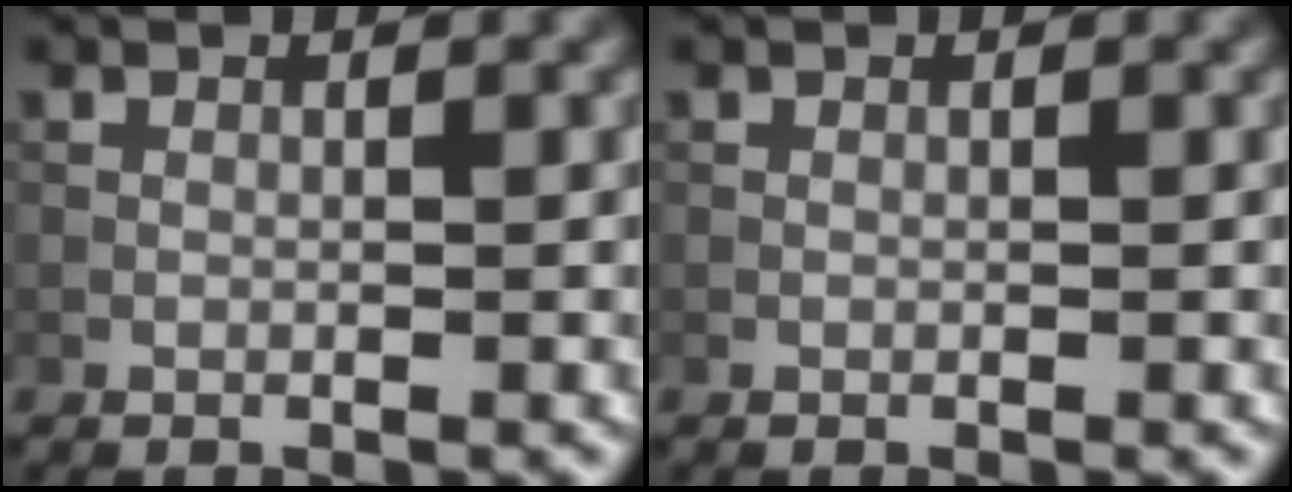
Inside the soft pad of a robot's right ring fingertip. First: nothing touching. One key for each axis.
{"total": 0.0}